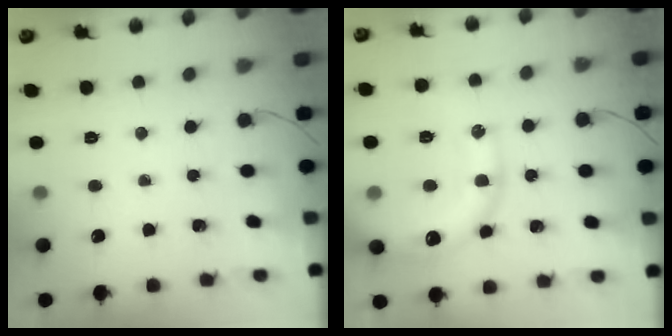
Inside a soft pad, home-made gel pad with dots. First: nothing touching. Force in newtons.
{"total": 16.2, "press": 16.0, "slide": 2.6}